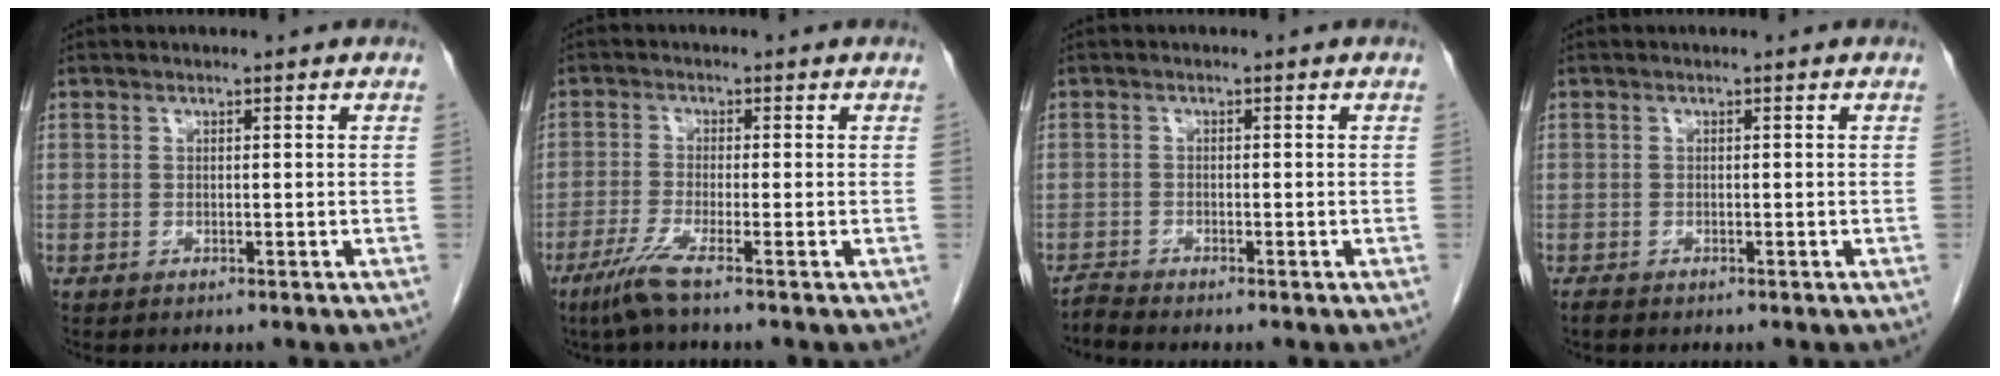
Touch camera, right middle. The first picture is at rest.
{"total": 1.9, "force": [-0.2, 0.0, 1.9], "torque": [-0.049, -0.011, -0.012]}
{"total": 0.8, "force": [0.4, -0.7, -0.3], "torque": [0.001, -0.012, 0.000]}
{"total": 0.7, "force": [-0.6, 0.2, 0.3], "torque": [-0.012, -0.002, -0.012]}